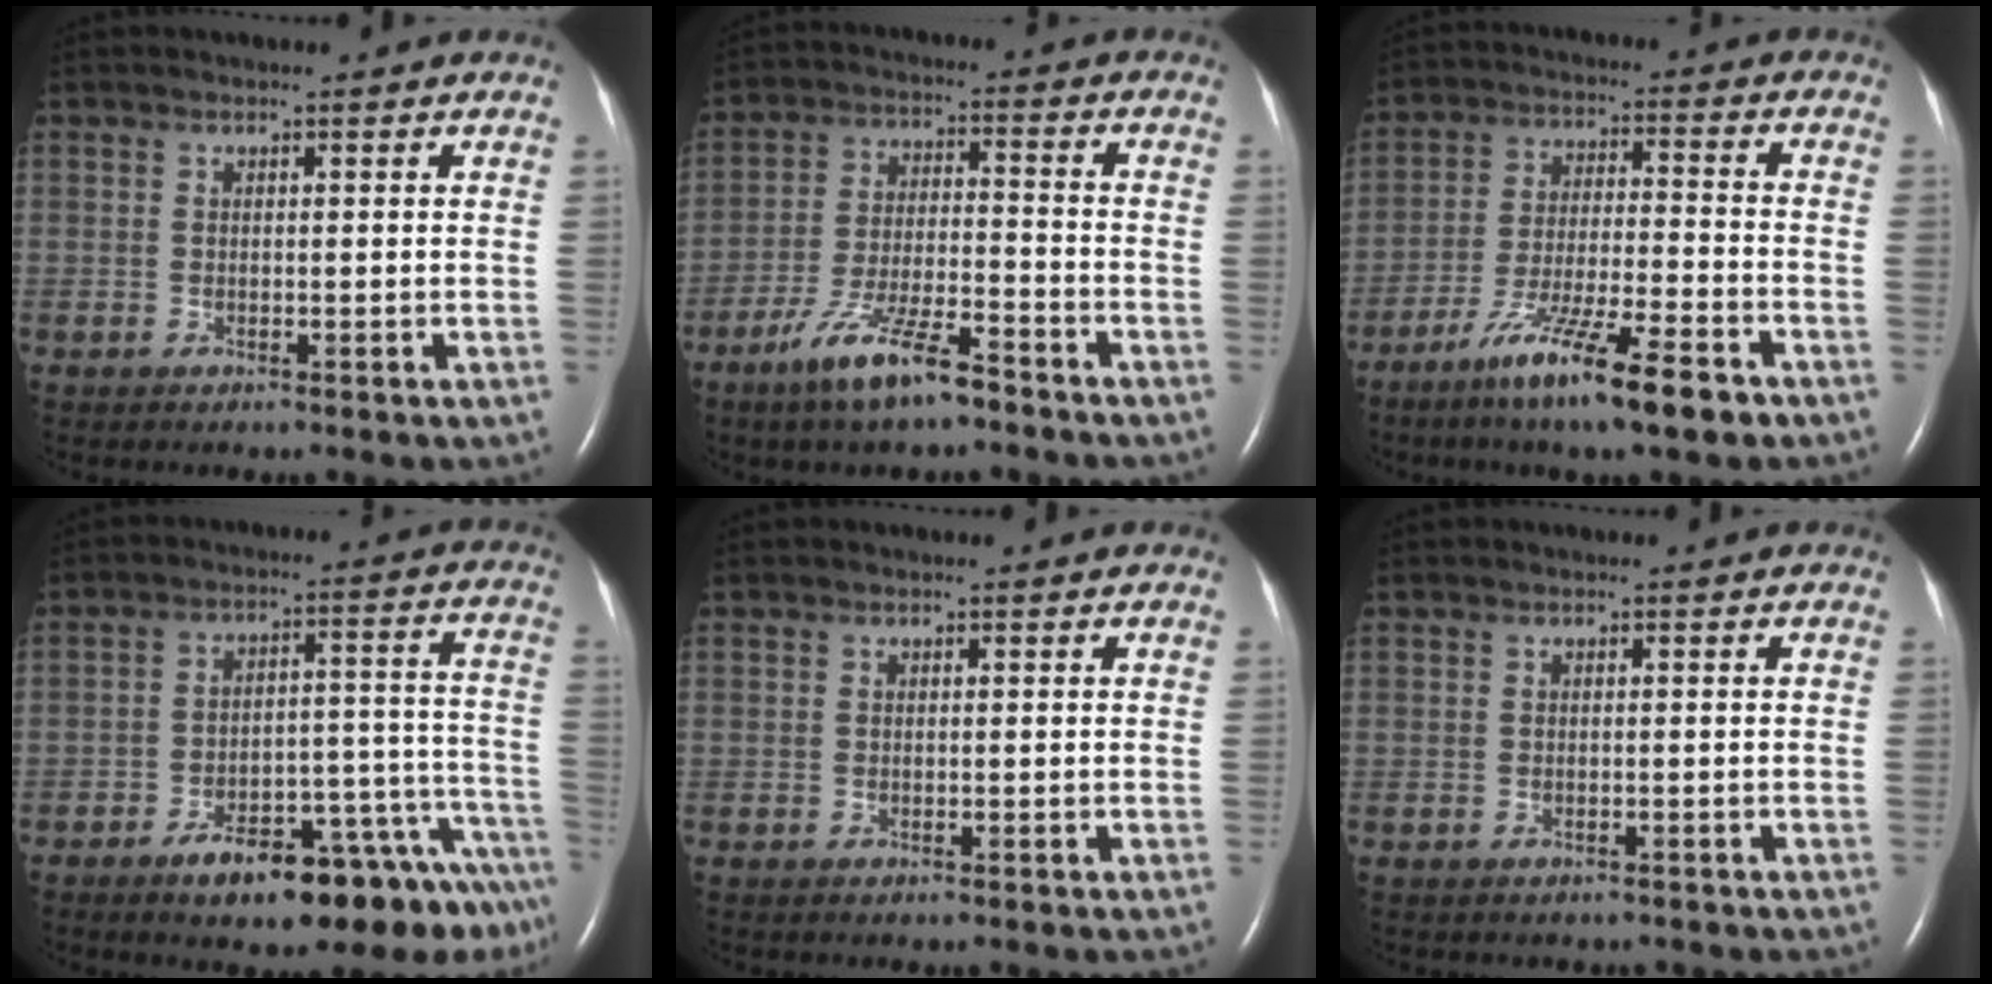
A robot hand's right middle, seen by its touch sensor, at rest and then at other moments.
{"total": 9.8, "force": [-7.0, 1.6, 6.8], "torque": [-0.136, -0.012, -0.129]}
{"total": 12.6, "force": [-8.2, 0.6, 9.6], "torque": [-0.177, -0.032, -0.143]}
{"total": 15.8, "force": [-12.0, 2.7, 9.9], "torque": [-0.062, 0.045, -0.169]}
{"total": 0.0}
{"total": 1.0, "force": [-0.8, 0.5, 0.2], "torque": [-0.010, 0.000, -0.009]}